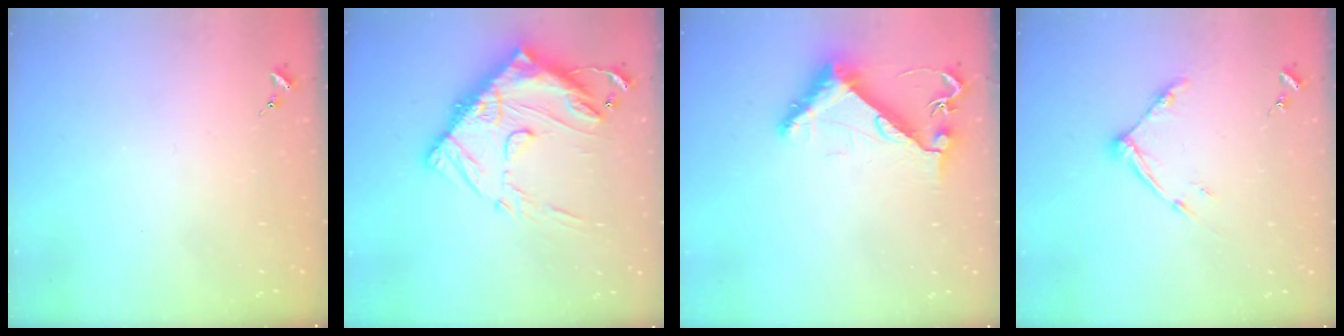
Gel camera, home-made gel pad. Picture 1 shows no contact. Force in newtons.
{"total": 21.5, "press": 21.4, "slide": 2.1}
{"total": 8.4, "press": 8.4, "slide": 0.4}
{"total": 9.3, "press": 9.3, "slide": 0.4}